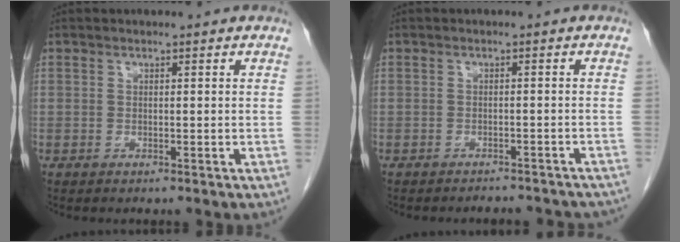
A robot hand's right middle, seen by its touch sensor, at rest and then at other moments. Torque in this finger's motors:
{"motor_torque": [0.10, -0.02, 0.00, 0.00]}